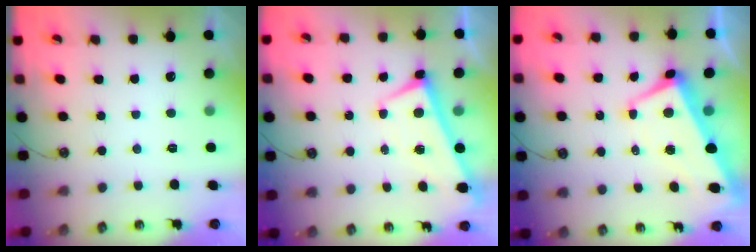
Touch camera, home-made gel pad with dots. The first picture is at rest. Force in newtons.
{"total": 1.0, "press": 0.9, "slide": 0.3}
{"total": 1.7, "press": 1.1, "slide": 1.3}